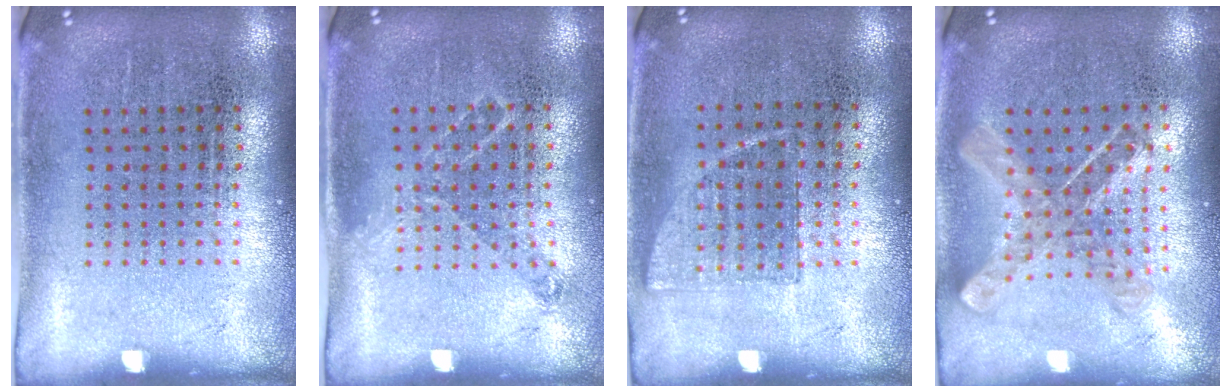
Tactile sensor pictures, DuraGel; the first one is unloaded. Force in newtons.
{"total": 1.0, "press": 0.9, "slide": 0.3}
{"total": 0.7, "press": 0.7, "slide": 0.3}
{"total": 0.8, "press": 0.8, "slide": 0.2}